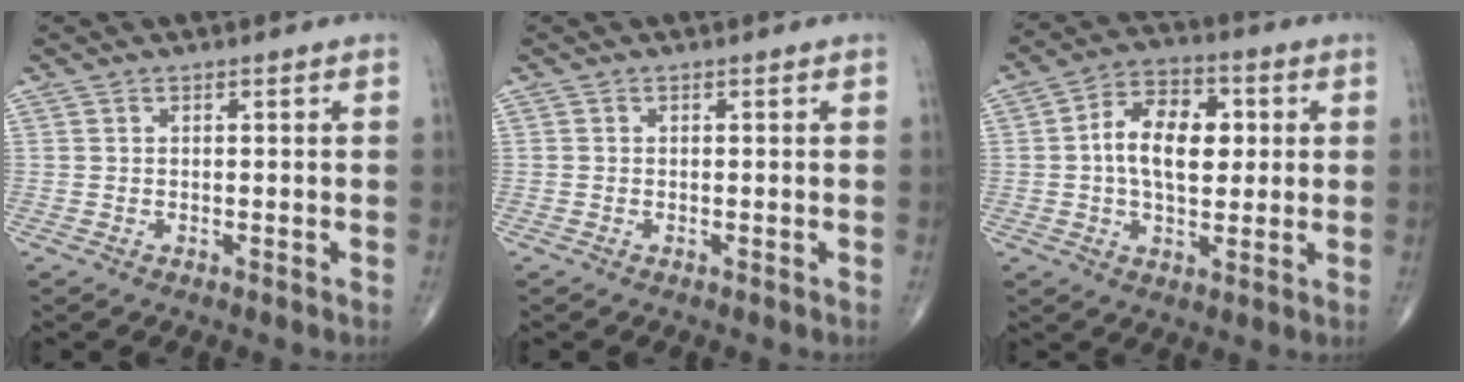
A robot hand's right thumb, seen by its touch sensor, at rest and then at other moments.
{"total": 0.0}
{"total": 12.0, "force": [1.2, 7.2, 9.5], "torque": [-0.142, 0.013, 0.013]}